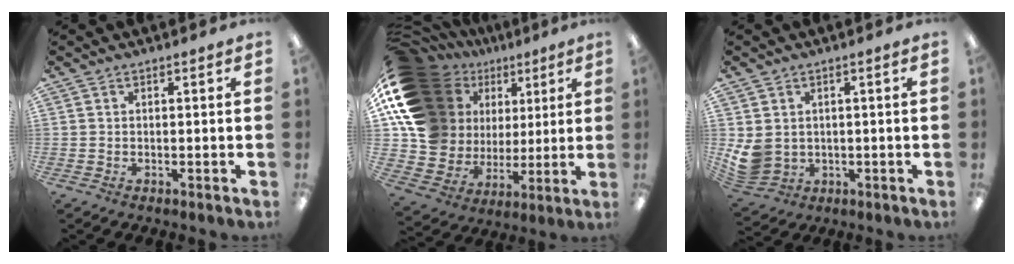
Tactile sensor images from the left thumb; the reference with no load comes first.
{"total": 21.0, "force": [8.8, 16.4, 9.8], "torque": [-0.191, -0.059, 0.198]}
{"total": 5.7, "force": [0.6, 5.1, 2.5], "torque": [-0.079, -0.003, 0.013]}